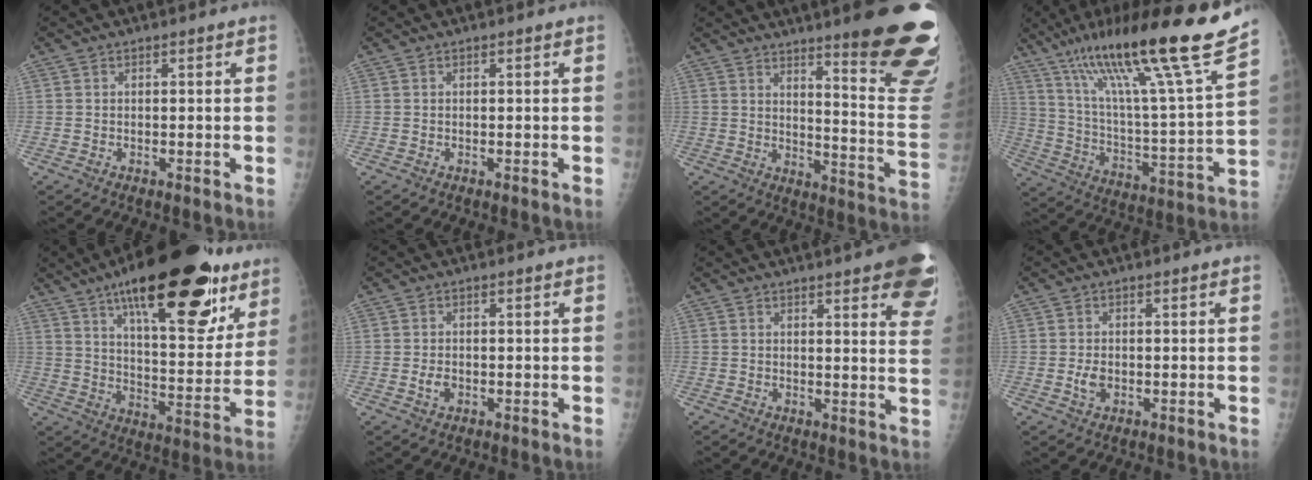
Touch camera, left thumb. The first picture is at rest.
{"total": 0.0}
{"total": 21.0, "force": [14.5, 2.2, 15.0], "torque": [-0.165, -0.113, 0.189]}
{"total": 26.8, "force": [18.5, 1.4, 19.4], "torque": [-0.301, -0.065, 0.313]}
{"total": 29.0, "force": [16.9, 10.4, 21.1], "torque": [-0.280, -0.043, 0.253]}
{"total": 1.9, "force": [-0.3, 1.4, 1.3], "torque": [-0.022, 0.000, -0.005]}
{"total": 16.2, "force": [10.2, 3.7, 12.1], "torque": [-0.126, -0.034, 0.106]}
{"total": 2.2, "force": [-0.3, 1.3, 1.7], "torque": [-0.034, -0.002, -0.006]}